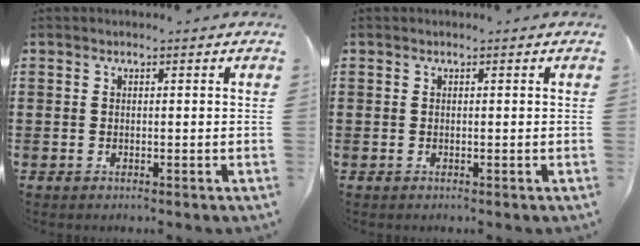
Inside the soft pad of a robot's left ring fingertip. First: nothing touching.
{"total": 0.0}